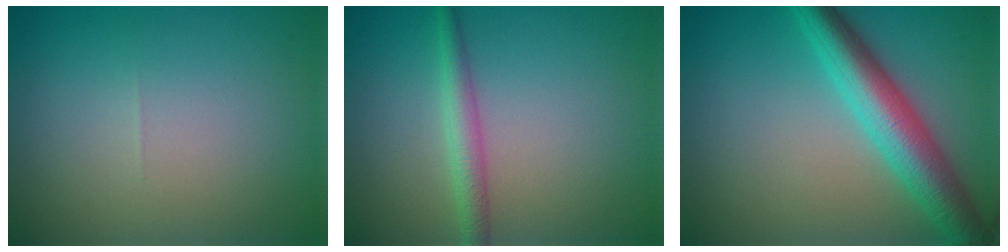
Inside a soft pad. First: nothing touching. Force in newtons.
{"total": 2.3, "press": 2.3, "slide": 0.0}
{"total": 6.4, "press": 6.4, "slide": 0.1}